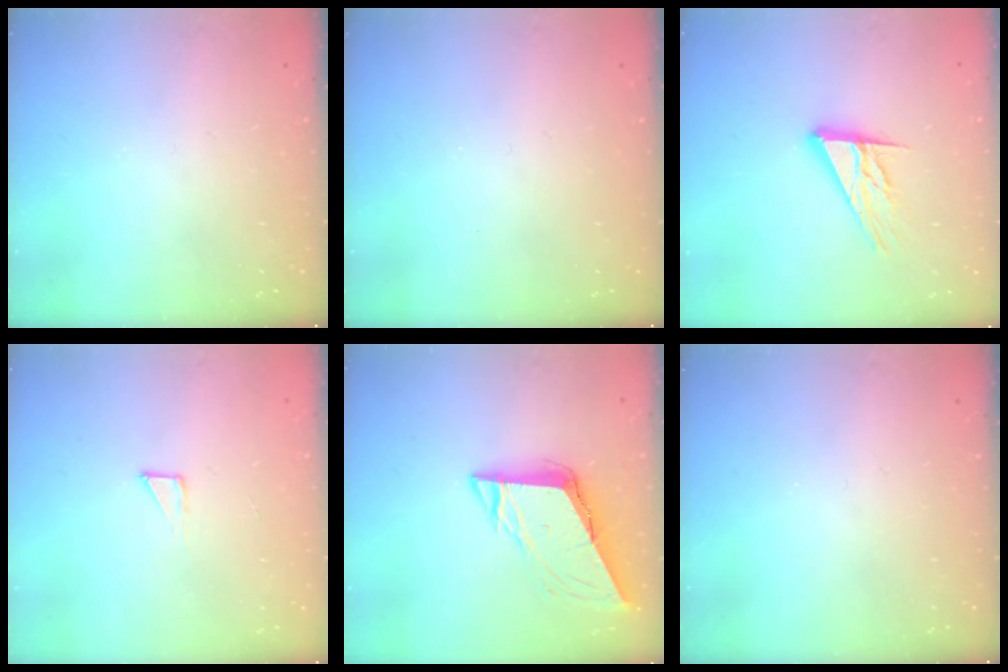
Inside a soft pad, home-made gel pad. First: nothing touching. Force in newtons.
{"total": 0.0}
{"total": 12.0, "press": 11.9, "slide": 0.7}
{"total": 3.0, "press": 3.0, "slide": 0.3}
{"total": 8.8, "press": 8.7, "slide": 1.2}
{"total": 0.0}